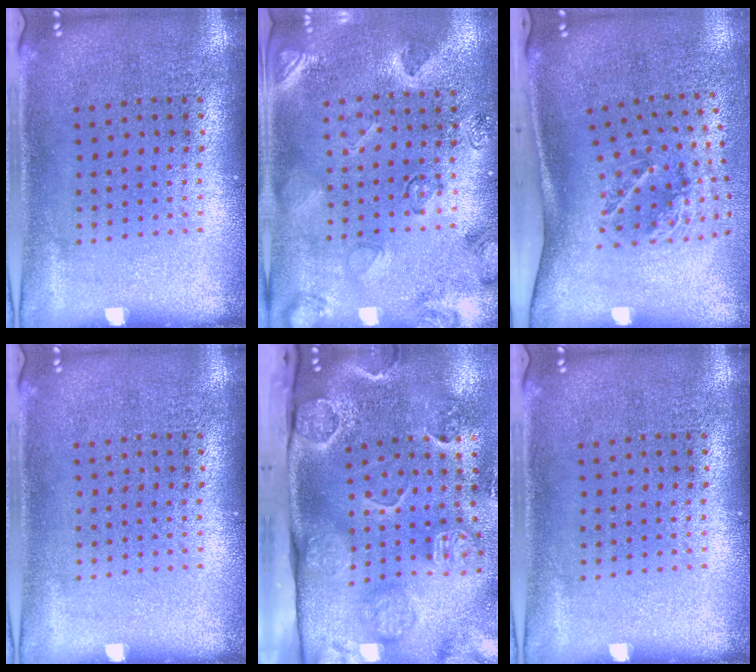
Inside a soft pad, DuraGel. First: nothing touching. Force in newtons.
{"total": 2.3, "press": 1.8, "slide": 1.4}
{"total": 2.1, "press": 1.3, "slide": 1.7}
{"total": 0.0}
{"total": 4.5, "press": 3.4, "slide": 3.0}
{"total": 0.0}